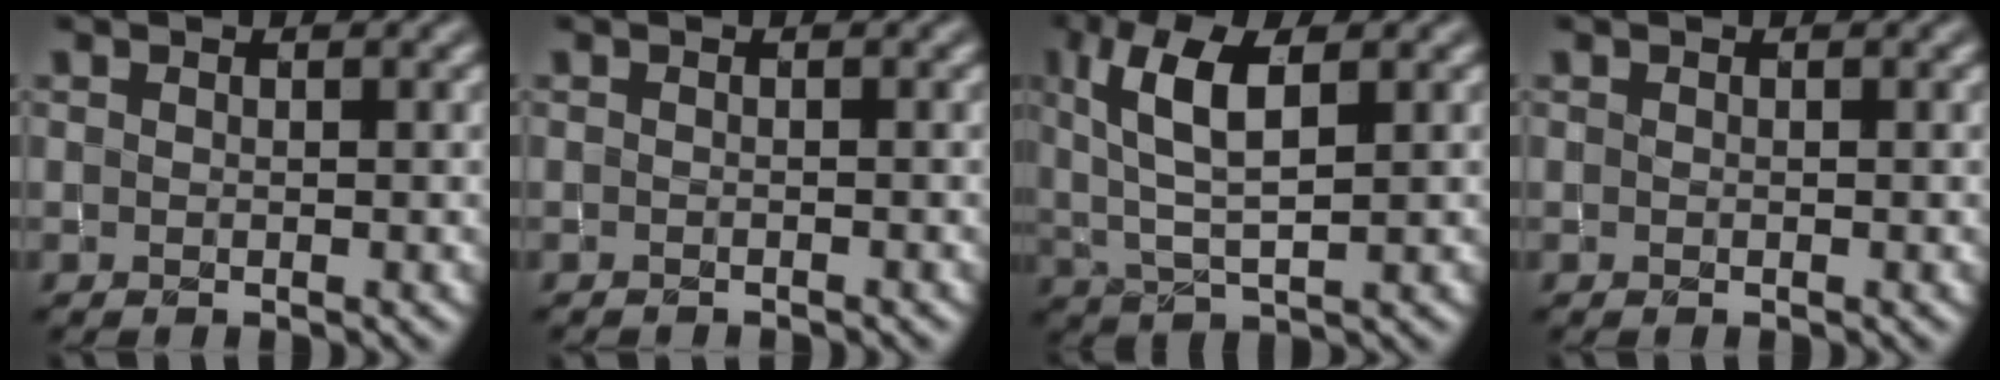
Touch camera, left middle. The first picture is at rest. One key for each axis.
{"total": 0.6, "fx": -0.6, "fy": -0.1, "fz": -0.2, "tx": 0.008, "ty": -0.003, "tz": -0.013}
{"total": 6.2, "fx": 2.3, "fy": 2.3, "fz": 5.4, "tx": -0.109, "ty": 0.009, "tz": 0.042}
{"total": 0.0}